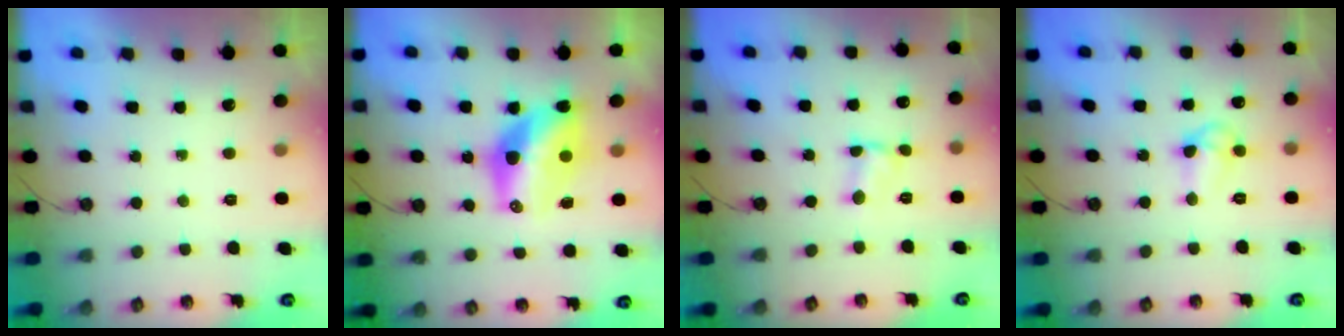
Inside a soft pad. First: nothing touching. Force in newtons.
{"total": 13.5, "press": 13.5, "slide": 1.4}
{"total": 2.5, "press": 2.5, "slide": 0.2}
{"total": 7.6, "press": 7.6, "slide": 0.7}